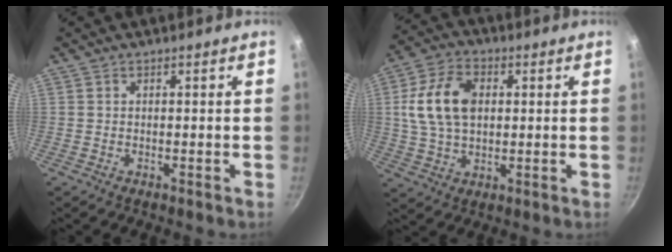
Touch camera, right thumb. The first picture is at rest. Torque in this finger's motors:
{"motor_torque": [-0.40, 0.73, 0.63, -0.59, 0.13]}